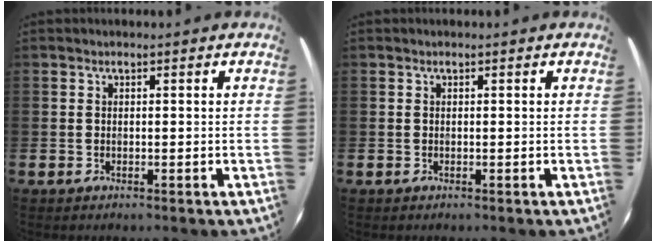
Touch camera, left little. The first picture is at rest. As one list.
[{"total": 0.0}]